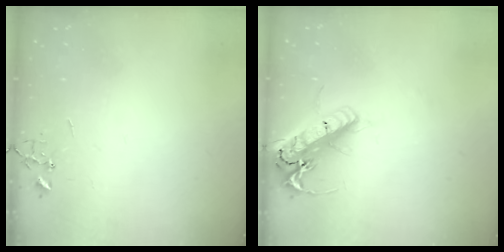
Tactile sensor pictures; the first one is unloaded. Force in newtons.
{"total": 20.0, "press": 19.6, "slide": 4.1}